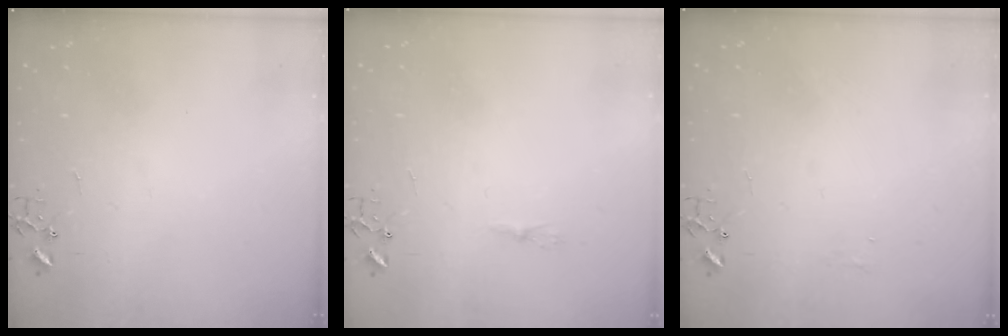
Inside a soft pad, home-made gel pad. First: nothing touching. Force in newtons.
{"total": 4.7, "press": 4.6, "slide": 0.6}
{"total": 3.8, "press": 3.8, "slide": 0.6}